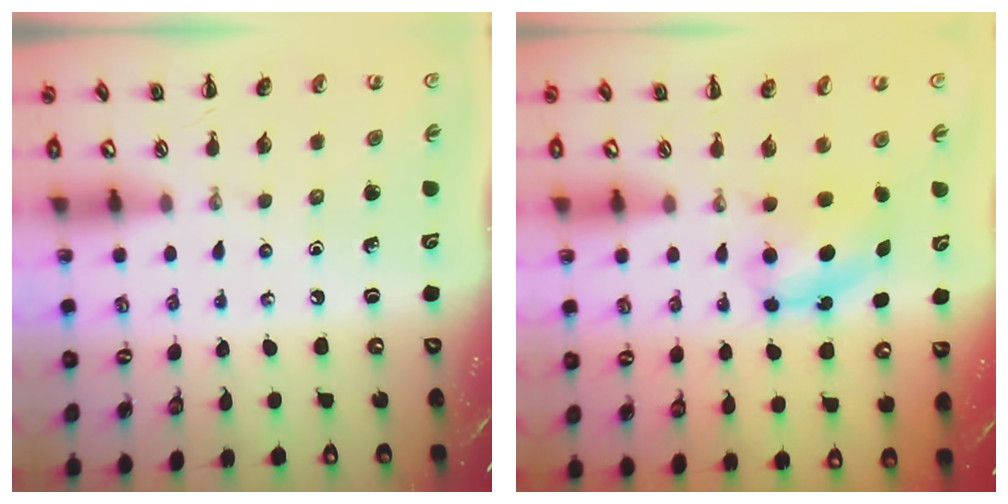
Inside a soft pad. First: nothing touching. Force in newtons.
{"total": 5.9, "press": 5.8, "slide": 0.9}